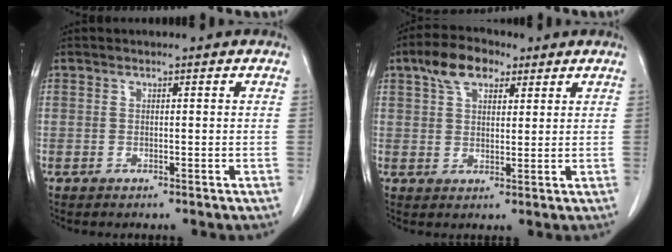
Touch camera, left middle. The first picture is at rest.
{"total": 6.7, "force": [4.0, 3.5, 4.2], "torque": [-0.080, 0.022, 0.073]}